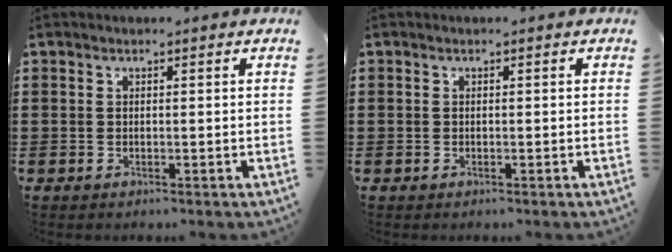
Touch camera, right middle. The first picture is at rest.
{"total": 0.6, "force": [-0.2, 0.6, 0.0], "torque": [-0.001, 0.004, -0.006]}